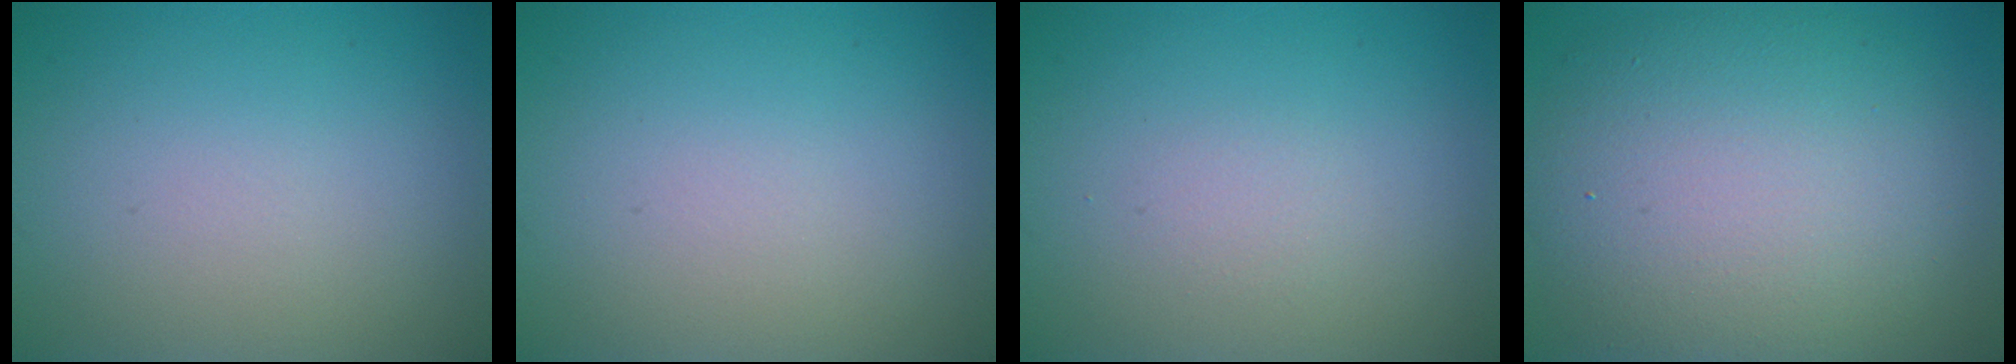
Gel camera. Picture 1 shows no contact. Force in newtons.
{"total": 0.0}
{"total": 0.8, "press": 0.7, "slide": 0.1}
{"total": 11.4, "press": 11.3, "slide": 1.1}